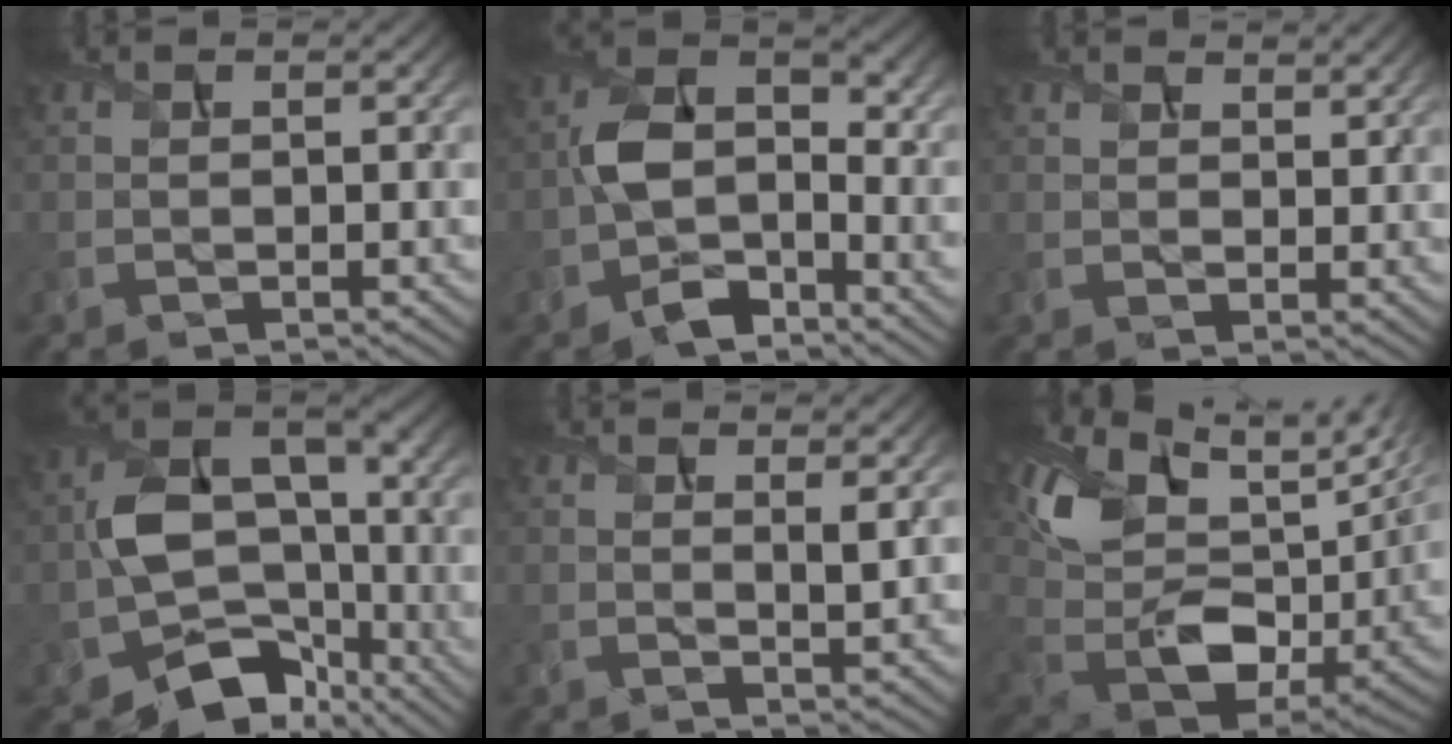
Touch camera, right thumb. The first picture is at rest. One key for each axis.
{"total": 9.1, "fx": -3.3, "fy": 5.5, "fz": 6.4, "tx": -0.118, "ty": 0.003, "tz": -0.072}
{"total": 2.8, "fx": 2.1, "fy": 1.3, "fz": 1.2, "tx": -0.026, "ty": -0.001, "tz": 0.044}
{"total": 12.8, "fx": -5.1, "fy": 8.7, "fz": 7.9, "tx": -0.136, "ty": -0.018, "tz": -0.097}
{"total": 2.4, "fx": 1.3, "fy": 0.3, "fz": 2.0, "tx": -0.039, "ty": -0.004, "tz": 0.024}
{"total": 16.2, "fx": 5.9, "fy": 10.4, "fz": 11.0, "tx": -0.261, "ty": -0.011, "tz": 0.129}